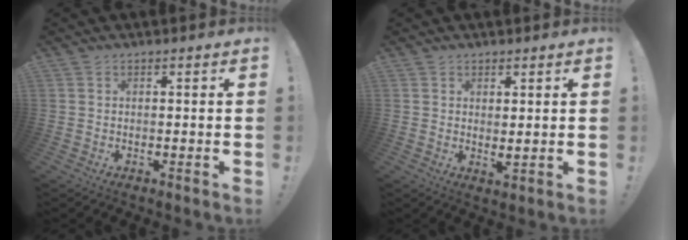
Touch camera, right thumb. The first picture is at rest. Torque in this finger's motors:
{"motor_torque": [-0.14, 0.00, 0.21, 0.11, 0.03]}